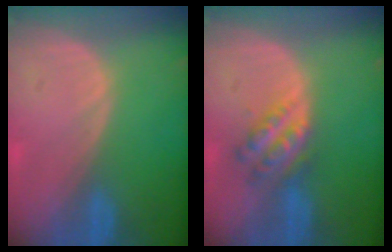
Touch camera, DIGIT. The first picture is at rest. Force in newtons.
{"total": 5.7, "press": 5.0, "slide": 2.6}